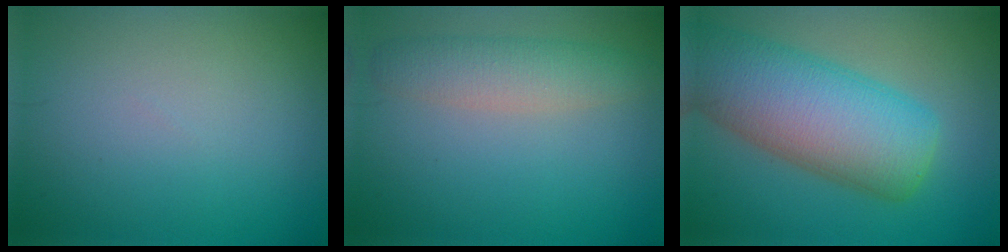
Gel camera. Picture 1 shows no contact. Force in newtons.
{"total": 3.6, "press": 3.6, "slide": 0.3}
{"total": 11.1, "press": 11.1, "slide": 0.5}